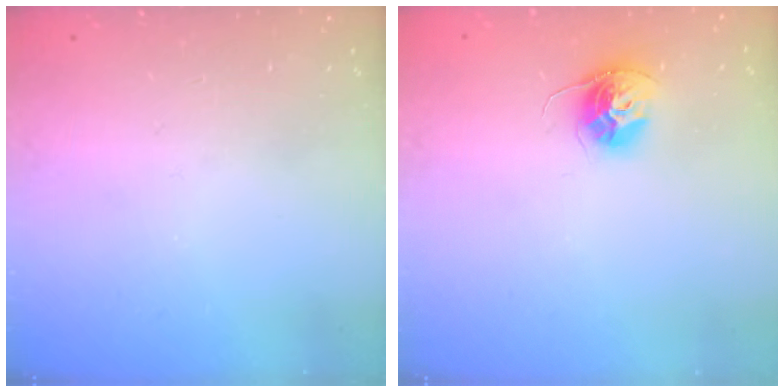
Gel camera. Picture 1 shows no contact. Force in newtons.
{"total": 11.3, "press": 11.2, "slide": 0.8}